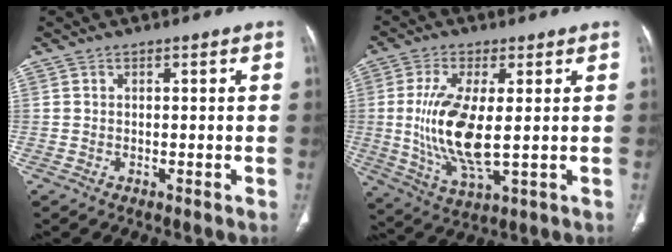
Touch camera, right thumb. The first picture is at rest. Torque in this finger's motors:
{"motor_torque": [1.35, 1.63, 1.57, -0.41, 0.57]}